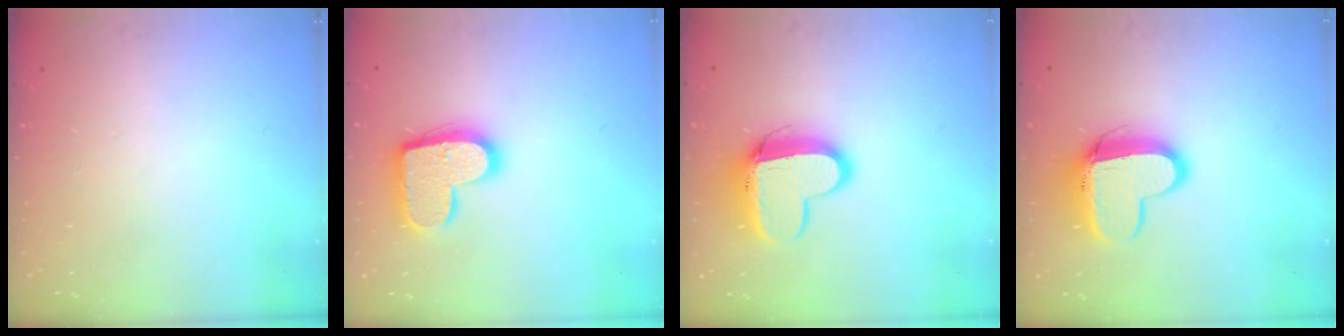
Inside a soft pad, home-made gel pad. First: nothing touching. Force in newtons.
{"total": 16.6, "press": 16.5, "slide": 0.9}
{"total": 12.1, "press": 12.0, "slide": 1.2}
{"total": 12.1, "press": 12.0, "slide": 1.2}